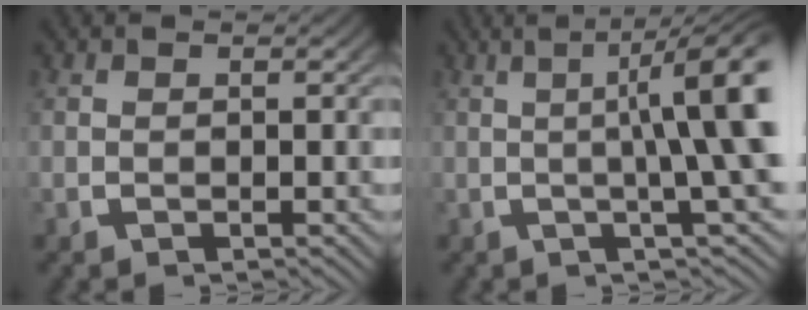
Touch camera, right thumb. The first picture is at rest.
{"total": 10.4, "force": [1.9, 3.6, 9.6], "torque": [-0.114, 0.023, 0.015]}